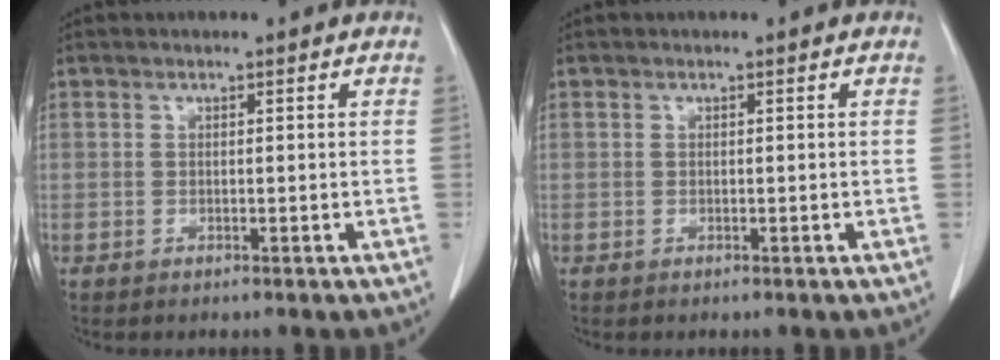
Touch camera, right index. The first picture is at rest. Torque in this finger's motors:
{"motor_torque": [-0.05, 0.03, 0.00, 0.01]}